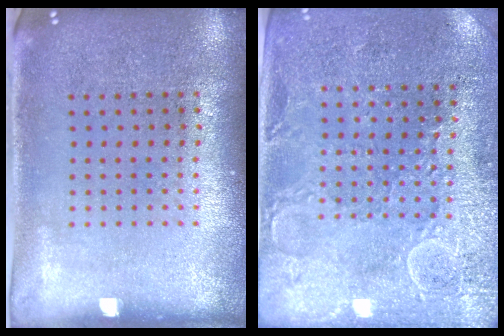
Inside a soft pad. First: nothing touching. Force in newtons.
{"total": 2.7, "press": 2.6, "slide": 0.7}